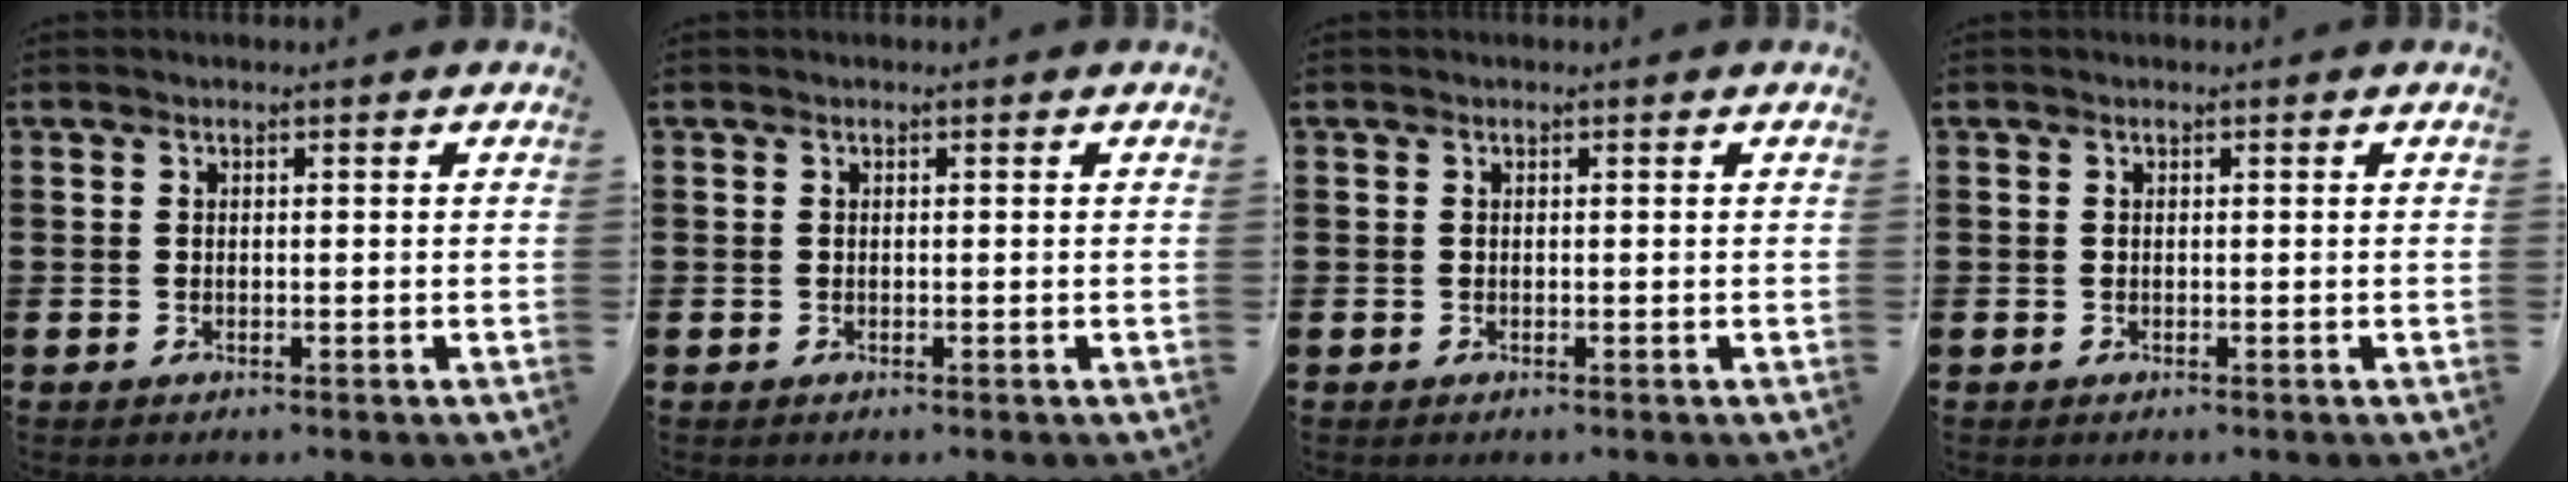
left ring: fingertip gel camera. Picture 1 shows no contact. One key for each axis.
{"total": 0.0}
{"total": 0.0}
{"total": 0.0}